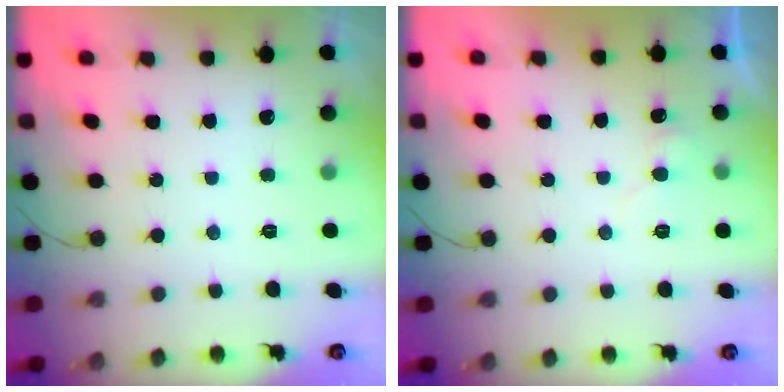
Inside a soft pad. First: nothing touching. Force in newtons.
{"total": 6.7, "press": 6.7, "slide": 0.5}